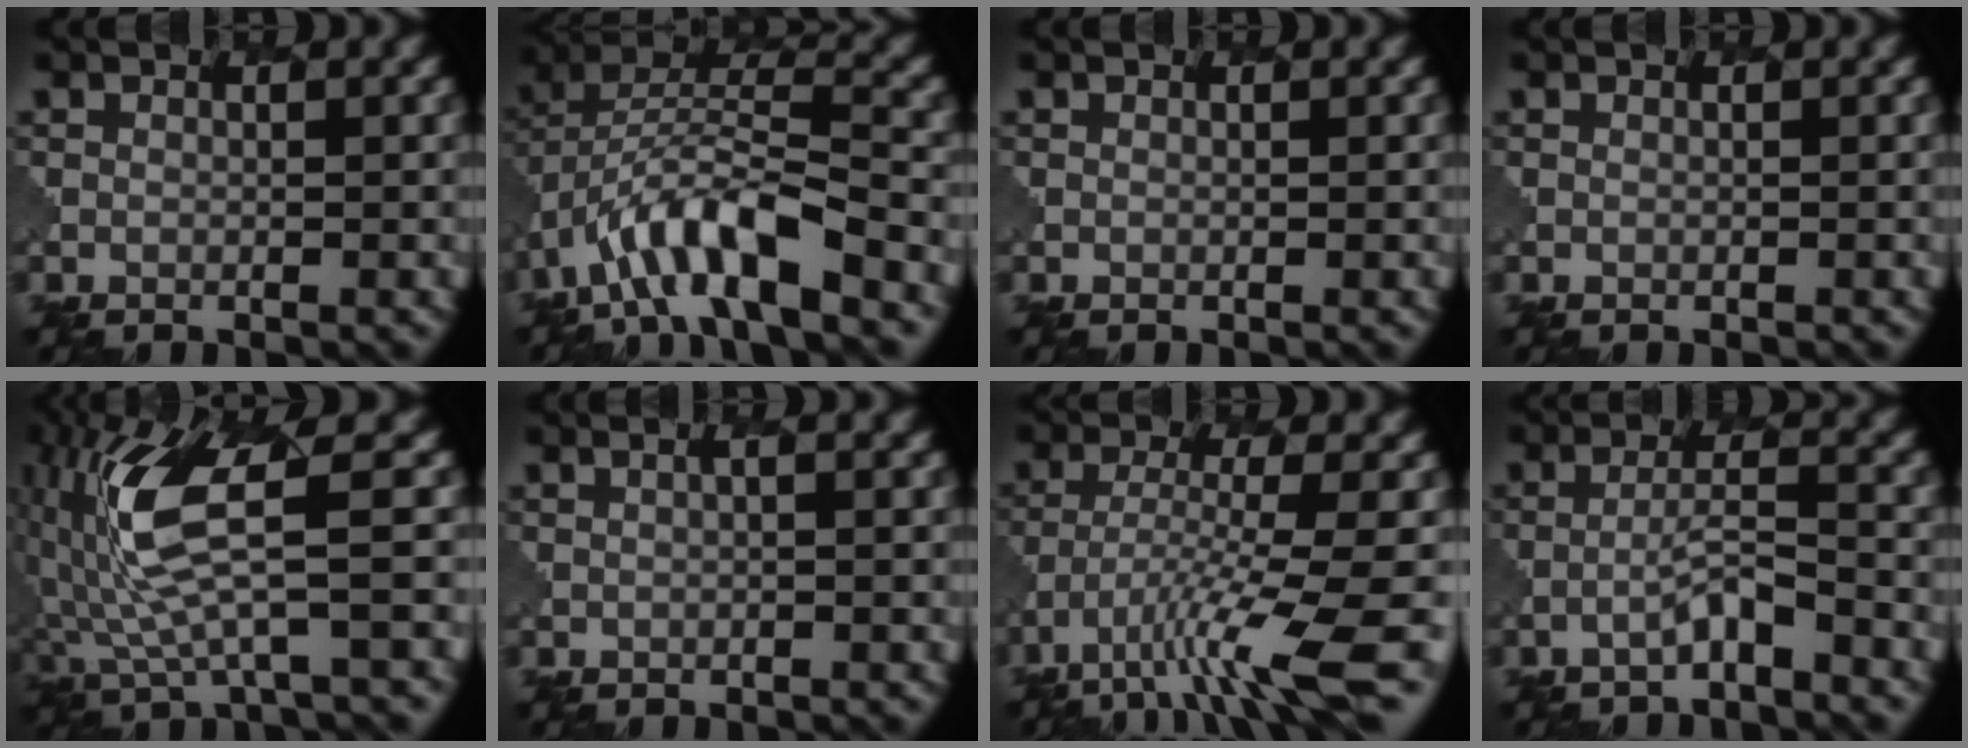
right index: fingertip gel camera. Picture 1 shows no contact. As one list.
[{"total": 9.1, "force": [-4.9, 2.9, 7.1], "torque": [-0.121, 0.014, -0.088]}, {"total": 0.0}, {"total": 0.0}, {"total": 7.9, "force": [0.9, 2.0, 7.7], "torque": [-0.171, -0.002, 0.026]}, {"total": 1.2, "force": [0.5, 0.3, 1.1], "torque": [-0.012, 0.002, 0.007]}, {"total": 7.4, "force": [-3.8, 0.9, 6.2], "torque": [-0.111, -0.008, -0.068]}, {"total": 2.2, "force": [-1.2, 0.1, 1.8], "torque": [-0.035, 0.013, -0.025]}]